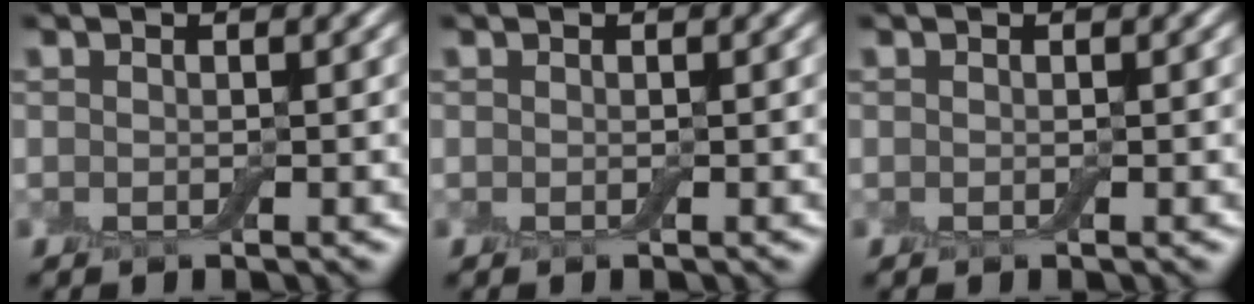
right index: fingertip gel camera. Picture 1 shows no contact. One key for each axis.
{"total": 0.0}
{"total": 0.0}